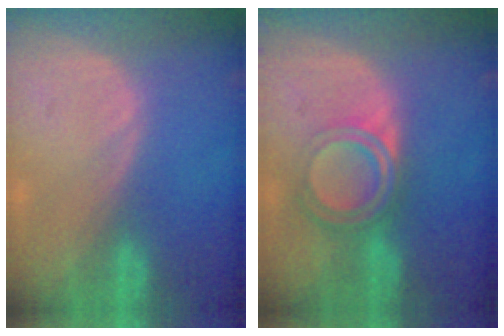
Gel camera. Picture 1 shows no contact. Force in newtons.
{"total": 6.2, "press": 5.3, "slide": 3.3}